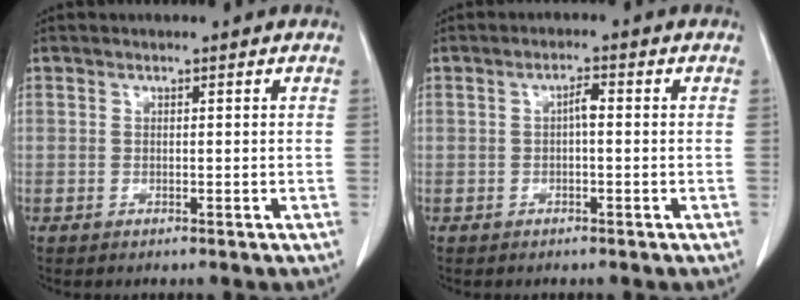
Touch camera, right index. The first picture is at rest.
{"total": 1.9, "force": [0.0, 0.5, 1.9], "torque": [-0.033, 0.006, 0.000]}